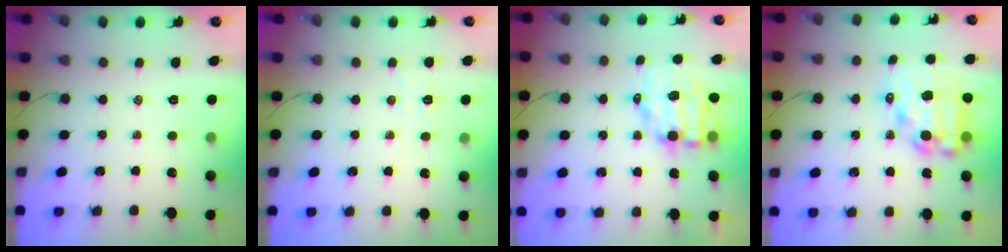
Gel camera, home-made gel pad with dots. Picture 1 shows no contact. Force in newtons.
{"total": 4.2, "press": 4.1, "slide": 0.8}
{"total": 9.4, "press": 9.2, "slide": 1.9}
{"total": 14.3, "press": 14.0, "slide": 3.1}